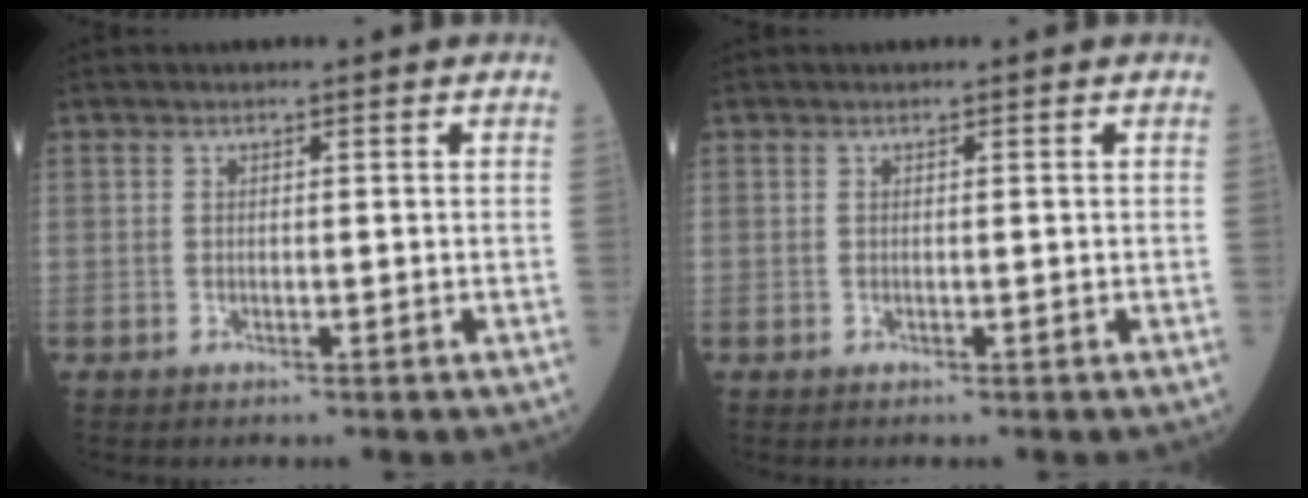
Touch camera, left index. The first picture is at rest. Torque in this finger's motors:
{"motor_torque": [-0.31, -0.22, 0.04, 0.02]}